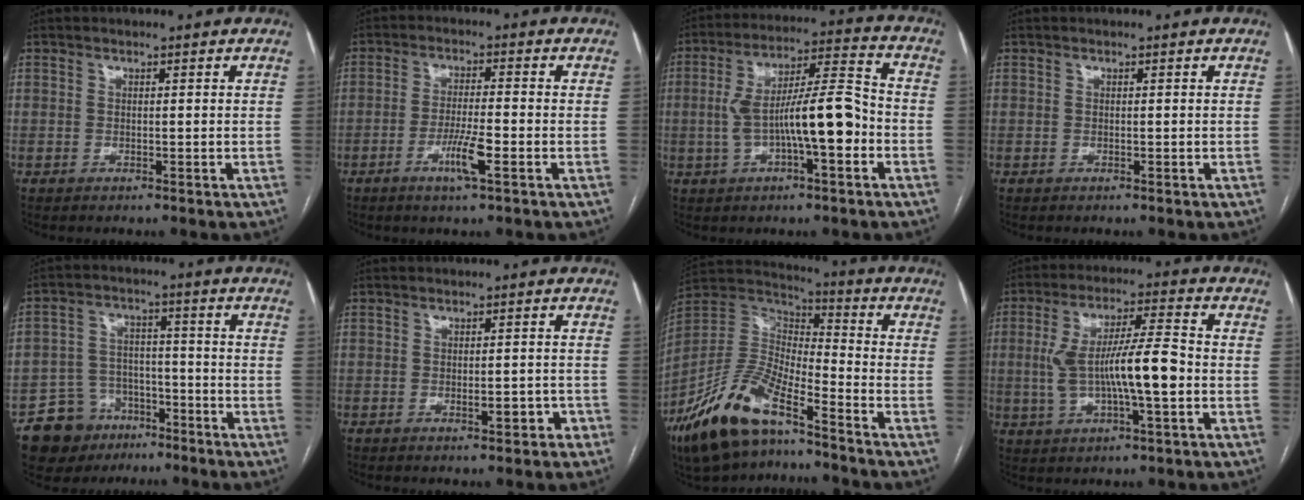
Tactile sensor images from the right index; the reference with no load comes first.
{"total": 5.6, "force": [-2.5, 0.1, 5.0], "torque": [-0.094, -0.007, -0.046]}
{"total": 12.9, "force": [-2.6, 2.3, 12.4], "torque": [-0.223, 0.026, -0.041]}
{"total": 0.0}
{"total": 9.4, "force": [-5.9, 7.1, 1.5], "torque": [-0.032, 0.032, -0.089]}
{"total": 2.8, "force": [-1.3, 1.0, 2.3], "torque": [-0.031, 0.002, -0.014]}
{"total": 16.7, "force": [-11.2, 5.3, 11.3], "torque": [-0.234, 0.001, -0.206]}
{"total": 11.9, "force": [-1.2, 1.9, 11.7], "torque": [-0.223, 0.016, -0.019]}